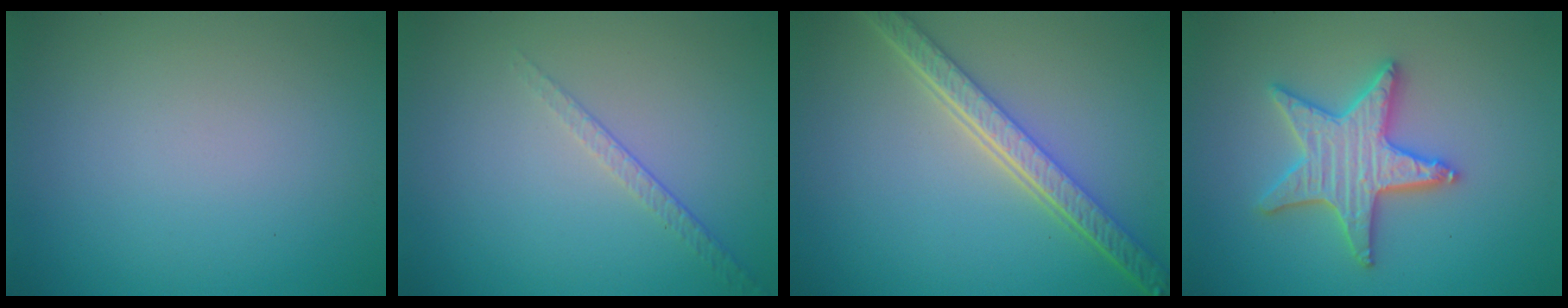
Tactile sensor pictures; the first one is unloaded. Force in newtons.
{"total": 1.4, "press": 0.8, "slide": 1.1}
{"total": 5.6, "press": 4.2, "slide": 3.6}
{"total": 5.2, "press": 5.1, "slide": 1.0}